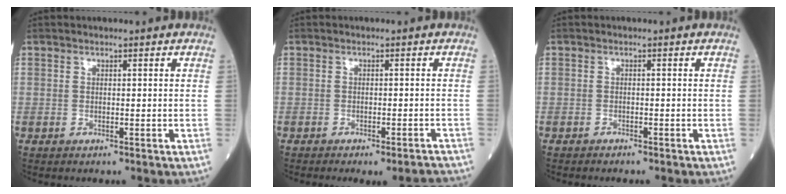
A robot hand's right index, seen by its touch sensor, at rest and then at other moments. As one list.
[{"total": 5.9, "force": [-5.5, 0.6, 2.1], "torque": [-0.013, -0.004, -0.067]}, {"total": 1.0, "force": [-0.9, 0.1, 0.3], "torque": [-0.009, -0.001, -0.014]}]